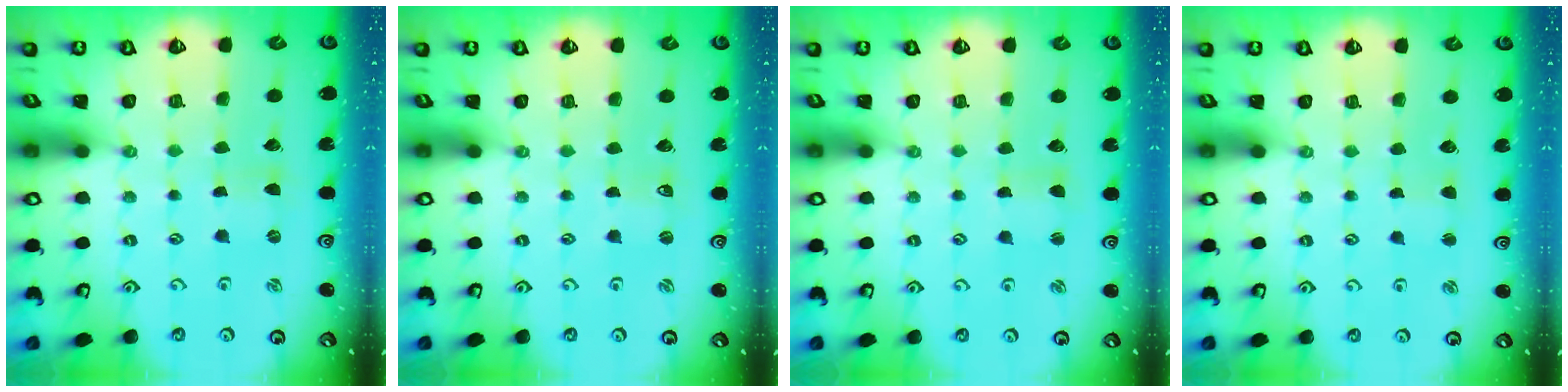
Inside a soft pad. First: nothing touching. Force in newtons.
{"total": 0.0}
{"total": 1.4, "press": 1.3, "slide": 0.3}
{"total": 1.2, "press": 1.2, "slide": 0.2}